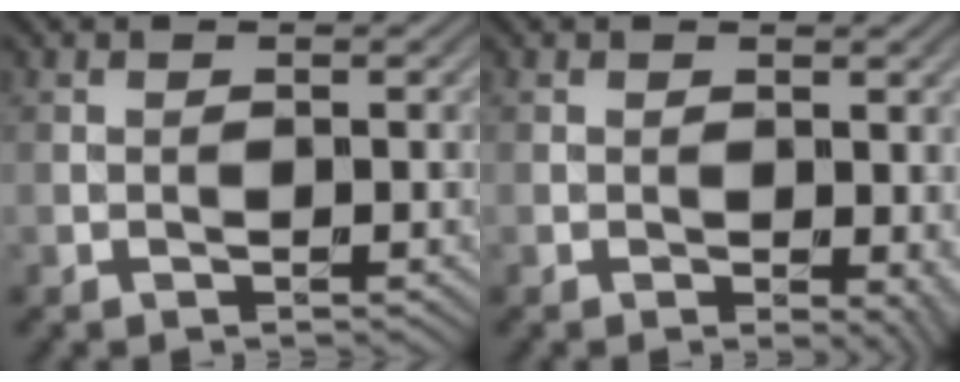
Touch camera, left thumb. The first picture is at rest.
{"total": 2.8, "force": [-0.2, 1.5, 2.4], "torque": [-0.024, -0.007, -0.001]}